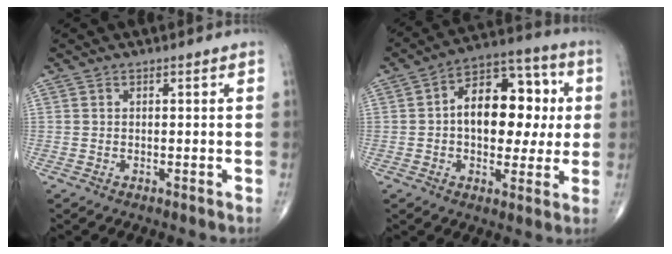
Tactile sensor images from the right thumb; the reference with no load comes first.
{"total": 16.5, "force": [1.4, 10.3, 12.8], "torque": [-0.145, 0.030, 0.014]}